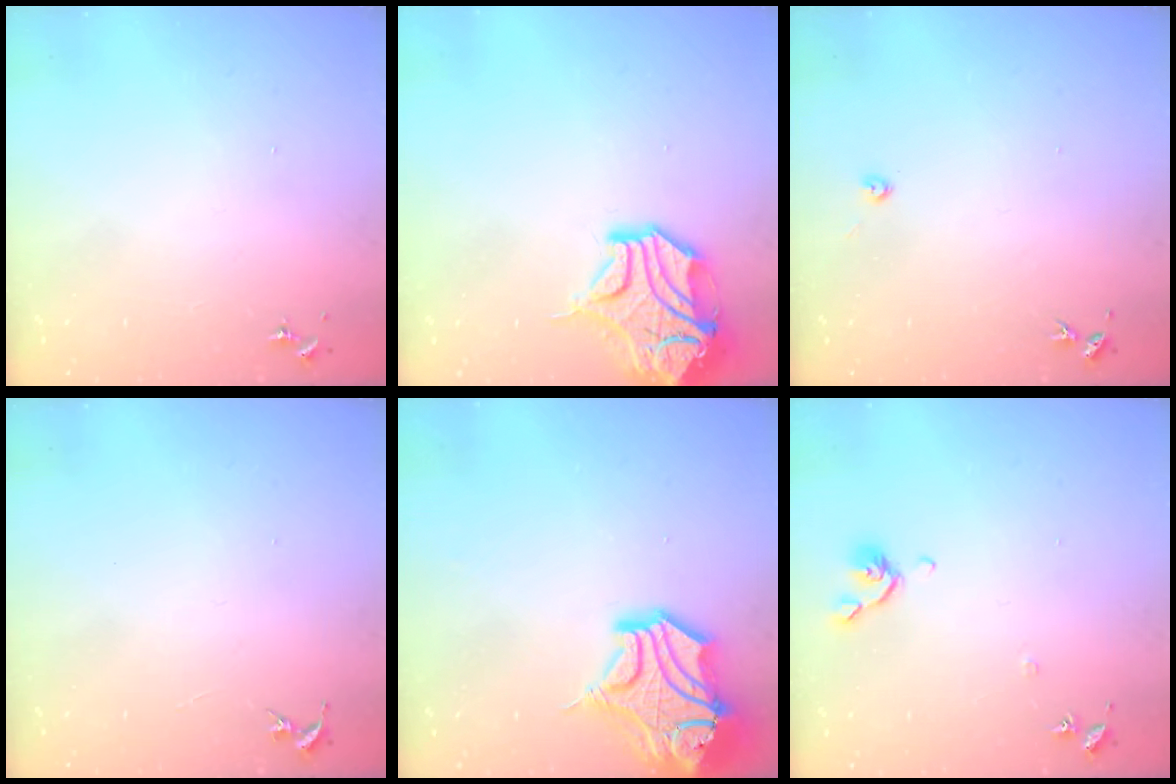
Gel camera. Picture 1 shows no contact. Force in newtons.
{"total": 15.8, "press": 15.6, "slide": 2.5}
{"total": 2.2, "press": 2.2, "slide": 0.3}
{"total": 0.0}
{"total": 16.9, "press": 16.7, "slide": 2.3}
{"total": 6.7, "press": 6.6, "slide": 1.0}